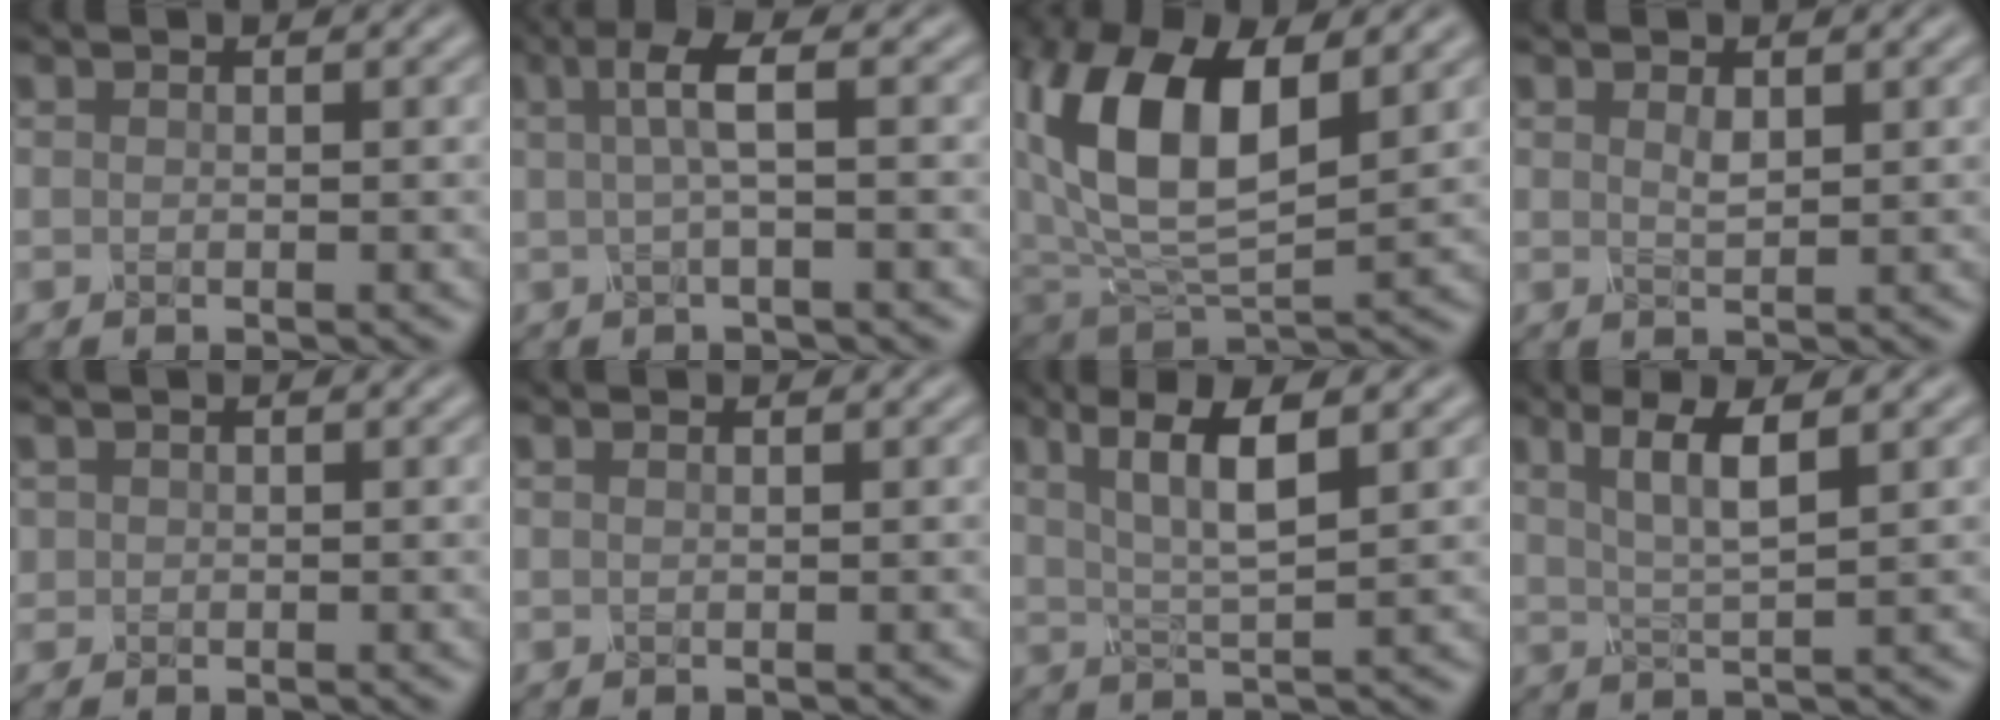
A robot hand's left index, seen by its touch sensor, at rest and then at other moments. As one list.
[{"total": 3.1, "force": [0.1, 0.6, 3.0], "torque": [-0.056, 0.006, 0.000]}, {"total": 10.6, "force": [2.6, 5.7, 8.6], "torque": [-0.178, 0.001, 0.044]}, {"total": 1.0, "force": [0.4, 0.4, 0.8], "torque": [-0.020, -0.002, 0.009]}, {"total": 0.7, "force": [0.2, 0.7, -0.1], "torque": [0.000, 0.000, 0.006]}, {"total": 0.6, "force": [0.4, 0.2, 0.4], "torque": [-0.007, -0.003, 0.000]}, {"total": 6.0, "force": [2.1, 1.6, 5.4], "torque": [-0.102, -0.002, 0.039]}, {"total": 4.3, "force": [1.5, 1.0, 3.9], "torque": [-0.078, -0.004, 0.030]}]